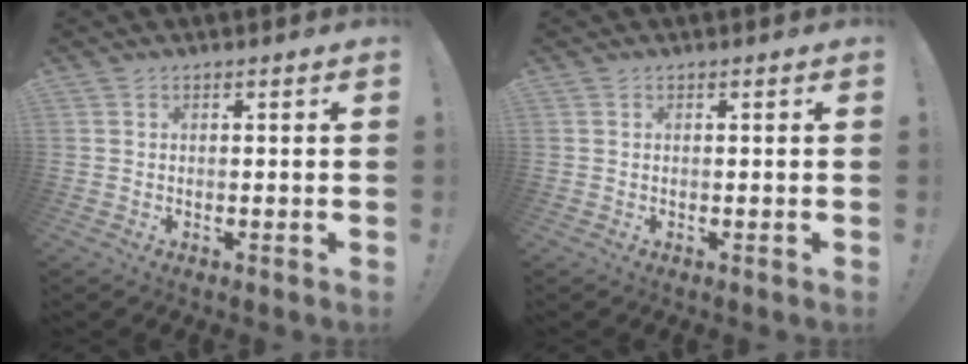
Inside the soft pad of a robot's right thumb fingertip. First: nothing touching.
{"total": 0.0}